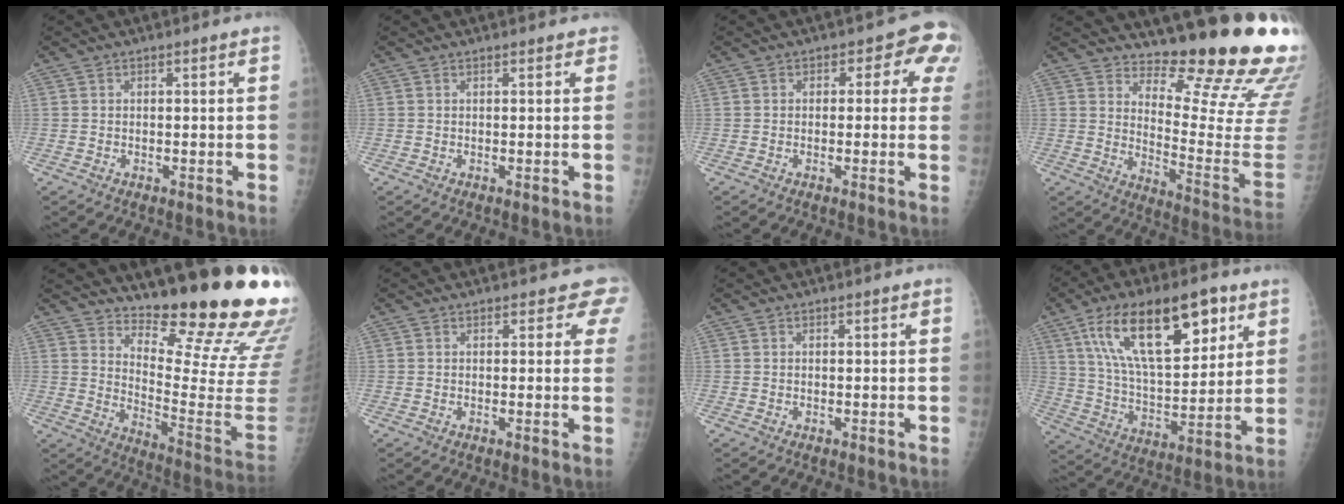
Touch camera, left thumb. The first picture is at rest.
{"total": 1.3, "force": [1.0, 0.7, 0.5], "torque": [0.011, 0.001, 0.005]}
{"total": 6.4, "force": [2.0, 4.2, 4.4], "torque": [0.004, 0.006, 0.008]}
{"total": 17.5, "force": [15.3, 2.4, 8.1], "torque": [-0.074, -0.188, 0.197]}
{"total": 21.4, "force": [17.2, 2.6, 12.4], "torque": [-0.155, -0.171, 0.244]}
{"total": 3.6, "force": [3.0, 2.0, 0.8], "torque": [0.026, -0.011, 0.015]}
{"total": 0.0}
{"total": 23.5, "force": [11.4, 10.2, 17.9], "torque": [-0.277, -0.024, 0.201]}